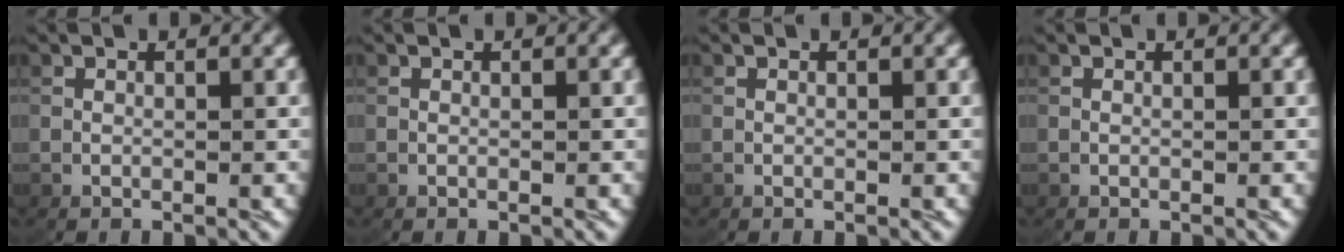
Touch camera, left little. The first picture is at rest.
{"total": 0.0}
{"total": 0.0}
{"total": 0.0}